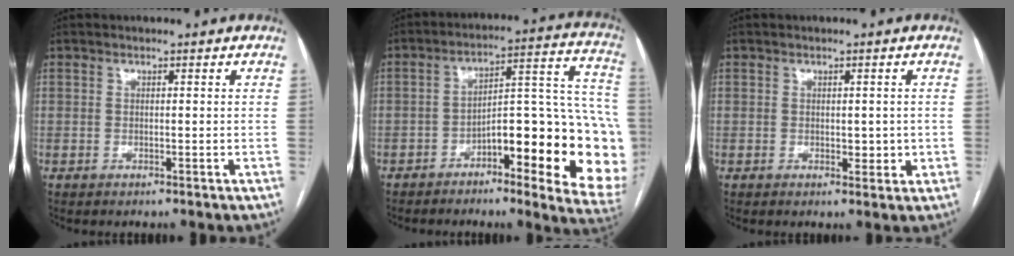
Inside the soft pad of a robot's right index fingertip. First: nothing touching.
{"total": 21.1, "force": [-6.8, 4.9, 19.4], "torque": [-0.176, 0.041, -0.079]}
{"total": 2.5, "force": [-0.1, 1.5, 2.0], "torque": [-0.022, 0.002, 0.006]}